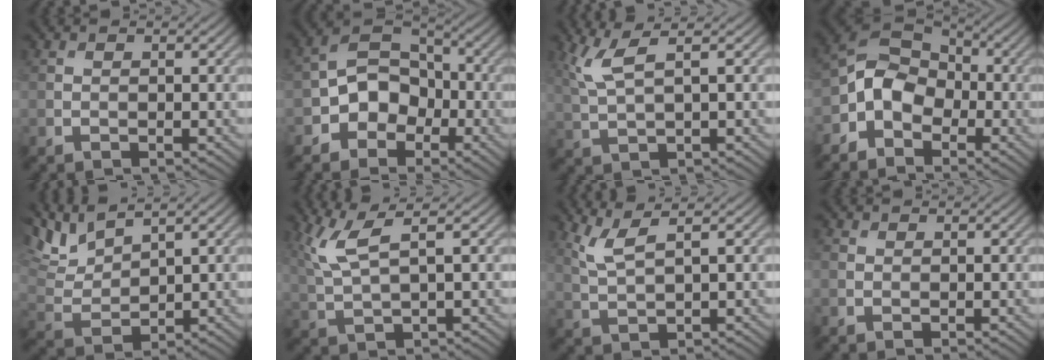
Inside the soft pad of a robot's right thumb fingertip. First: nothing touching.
{"total": 6.9, "force": [-3.0, 5.3, 3.4], "torque": [-0.054, 0.009, -0.078]}
{"total": 5.1, "force": [2.4, 1.2, 4.4], "torque": [-0.102, 0.012, 0.055]}
{"total": 6.9, "force": [-2.7, 5.2, 3.6], "torque": [-0.072, 0.009, -0.077]}
{"total": 6.5, "force": [5.0, 1.7, 3.8], "torque": [-0.100, 0.007, 0.106]}
{"total": 6.0, "force": [2.8, 1.4, 5.2], "torque": [-0.120, 0.011, 0.062]}
{"total": 4.0, "force": [2.3, 0.8, 3.2], "torque": [-0.073, 0.007, 0.055]}
{"total": 0.8, "force": [0.1, 0.8, 0.3], "torque": [-0.004, -0.002, -0.001]}